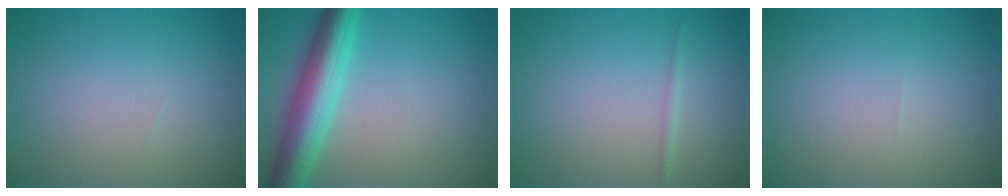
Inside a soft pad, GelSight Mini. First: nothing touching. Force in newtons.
{"total": 6.7, "press": 6.7, "slide": 0.1}
{"total": 0.7, "press": 0.7, "slide": 0.1}
{"total": 0.0}